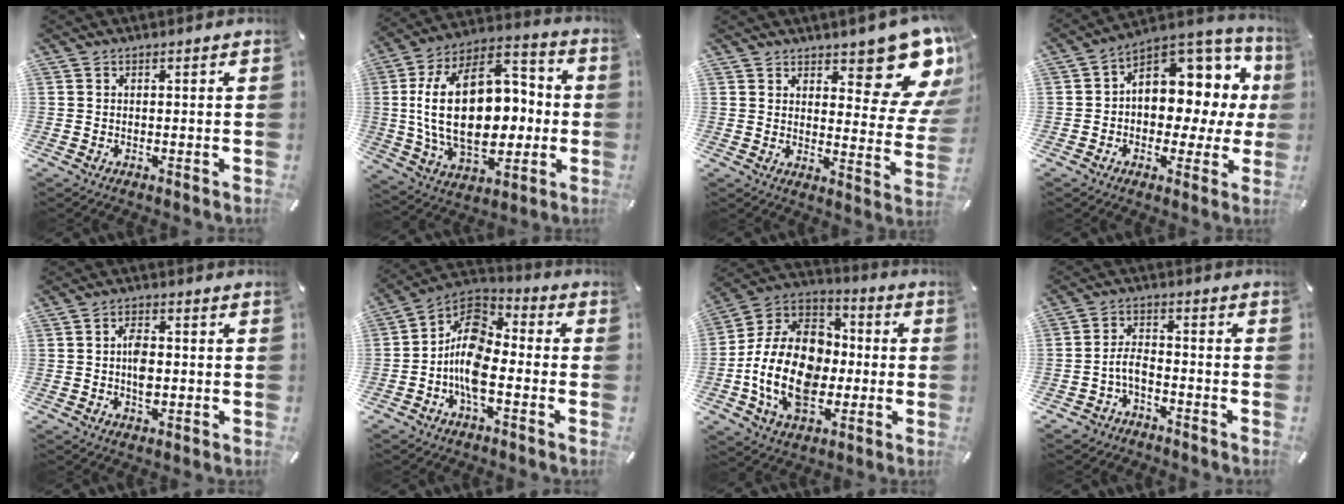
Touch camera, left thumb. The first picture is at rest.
{"total": 28.0, "force": [0.2, 18.1, 21.4], "torque": [-0.406, 0.000, 0.013]}
{"total": 14.8, "force": [10.7, 5.7, 8.4], "torque": [-0.080, -0.101, 0.180]}
{"total": 9.8, "force": [2.3, 7.8, 5.4], "torque": [-0.060, -0.042, 0.045]}
{"total": 5.1, "force": [-0.3, 3.0, 4.1], "torque": [-0.068, -0.002, -0.009]}
{"total": 11.3, "force": [-3.8, 6.5, 8.4], "torque": [-0.187, 0.006, -0.073]}
{"total": 20.7, "force": [-4.4, 15.2, 13.3], "torque": [-0.288, 0.018, -0.078]}
{"total": 5.4, "force": [-2.9, 3.4, 3.1], "torque": [-0.073, 0.012, -0.059]}